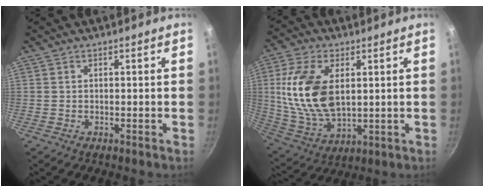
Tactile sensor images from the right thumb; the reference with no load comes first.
{"total": 17.3, "force": [2.9, 9.6, 14.1], "torque": [-0.284, -0.012, 0.064]}